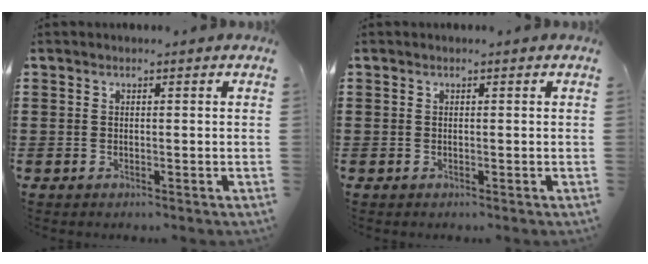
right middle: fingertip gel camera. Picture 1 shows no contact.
{"total": 0.0}